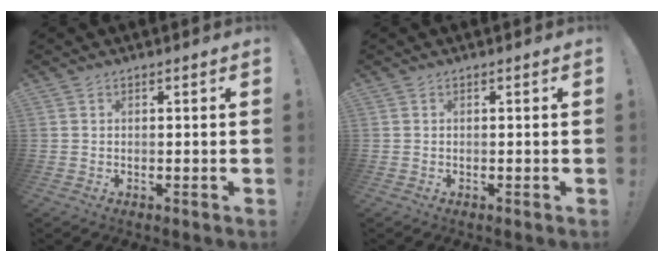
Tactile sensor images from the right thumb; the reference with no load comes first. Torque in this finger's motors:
{"motor_torque": [0.00, 0.00, 0.00, 0.00, 0.00]}